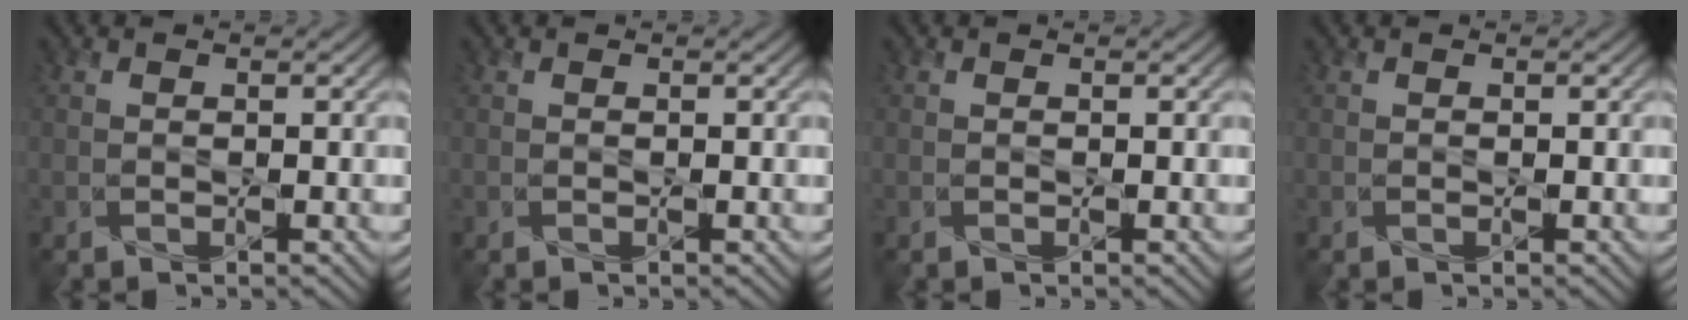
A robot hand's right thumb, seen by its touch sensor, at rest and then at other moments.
{"total": 0.0}
{"total": 0.0}
{"total": 0.0}